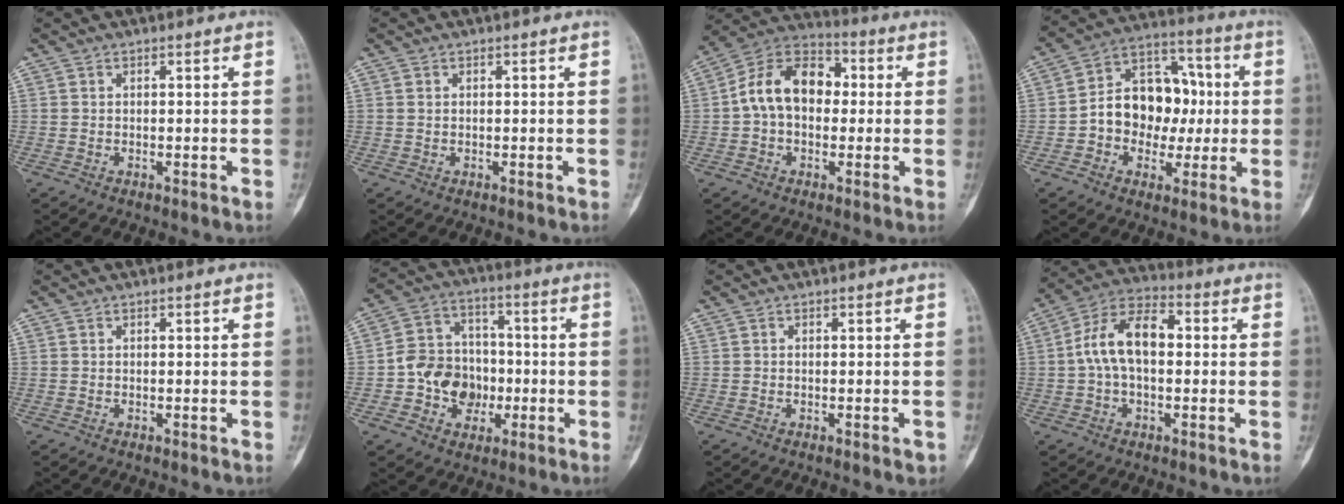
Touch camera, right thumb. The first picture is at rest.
{"total": 0.7, "force": [0.3, 0.5, 0.3], "torque": [-0.002, 0.002, 0.006]}
{"total": 13.7, "force": [0.7, 9.6, 9.8], "torque": [-0.146, 0.037, 0.000]}
{"total": 15.1, "force": [-0.6, 11.6, 9.7], "torque": [-0.102, 0.042, -0.013]}
{"total": 0.0}
{"total": 12.1, "force": [-2.6, 10.3, 5.9], "torque": [-0.053, 0.036, -0.049]}
{"total": 1.1, "force": [-0.6, 0.4, 0.9], "torque": [-0.007, -0.001, -0.005]}
{"total": 12.0, "force": [0.5, 6.9, 9.8], "torque": [-0.177, 0.038, 0.000]}